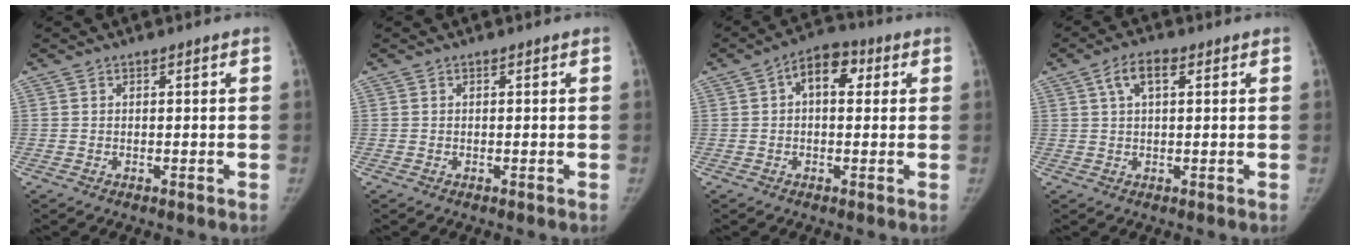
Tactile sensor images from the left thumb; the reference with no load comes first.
{"total": 0.0}
{"total": 7.0, "force": [1.5, 4.4, 5.3], "torque": [-0.054, 0.020, 0.011]}
{"total": 4.5, "force": [1.7, 2.1, 3.6], "torque": [-0.068, 0.016, 0.030]}